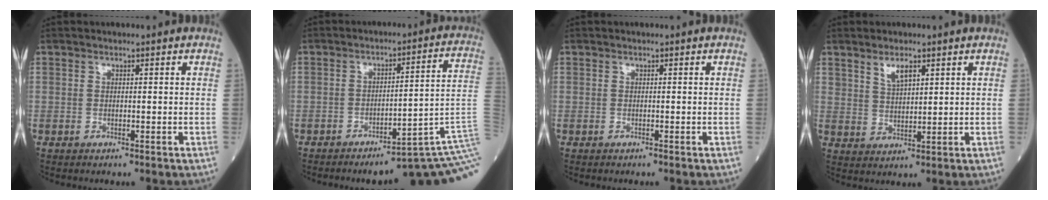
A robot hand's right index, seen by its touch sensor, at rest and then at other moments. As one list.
[{"total": 12.5, "force": [-5.8, -1.5, 11.0], "torque": [-0.064, 0.045, -0.073]}, {"total": 0.0}, {"total": 3.7, "force": [2.3, 1.4, 2.5], "torque": [-0.050, 0.001, 0.048]}]